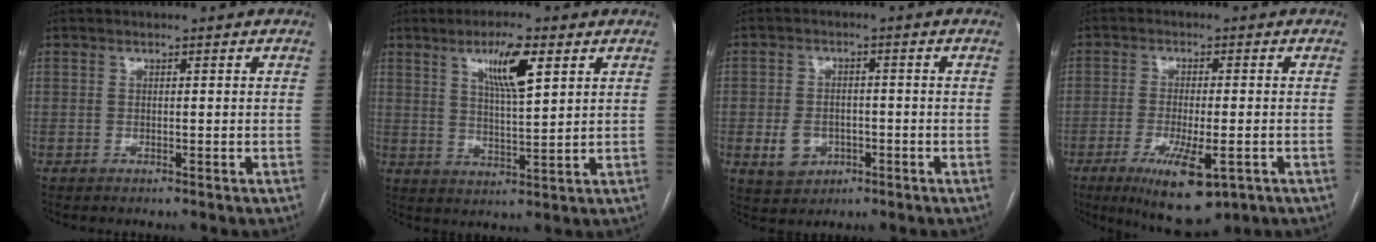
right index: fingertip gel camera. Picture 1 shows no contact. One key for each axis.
{"total": 8.0, "fx": 3.9, "fy": 1.1, "fz": 6.9, "tx": -0.122, "ty": -0.002, "tz": 0.069}
{"total": 5.2, "fx": -1.6, "fy": 4.2, "fz": 2.6, "tx": -0.044, "ty": 0.006, "tz": -0.015}
{"total": 10.3, "fx": -4.8, "fy": 2.8, "fz": 8.7, "tx": -0.143, "ty": -0.021, "tz": -0.067}